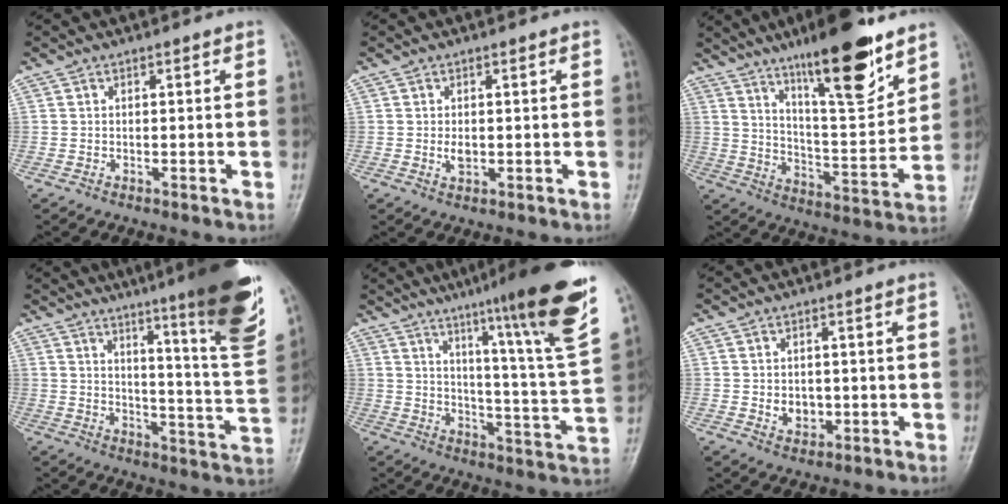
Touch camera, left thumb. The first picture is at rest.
{"total": 2.0, "force": [0.0, 1.2, 1.5], "torque": [-0.025, -0.004, 0.003]}
{"total": 18.2, "force": [12.0, 4.1, 13.0], "torque": [-0.176, -0.071, 0.200]}
{"total": 21.7, "force": [13.9, 1.6, 16.5], "torque": [-0.205, -0.078, 0.188]}
{"total": 21.6, "force": [13.9, 0.3, 16.6], "torque": [-0.217, -0.073, 0.194]}
{"total": 3.5, "force": [-0.2, 2.8, 2.1], "torque": [-0.019, -0.001, 0.005]}